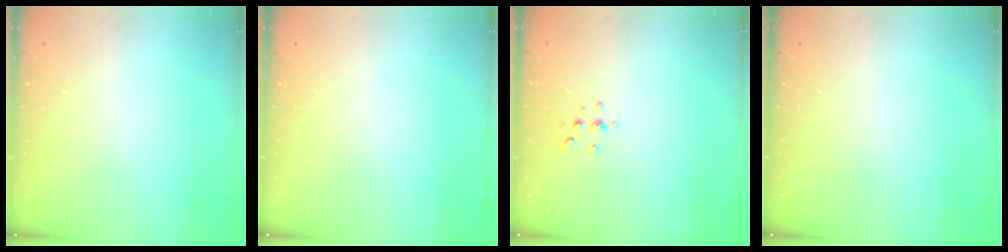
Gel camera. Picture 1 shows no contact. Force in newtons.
{"total": 0.0}
{"total": 2.9, "press": 2.9, "slide": 0.4}
{"total": 0.0}